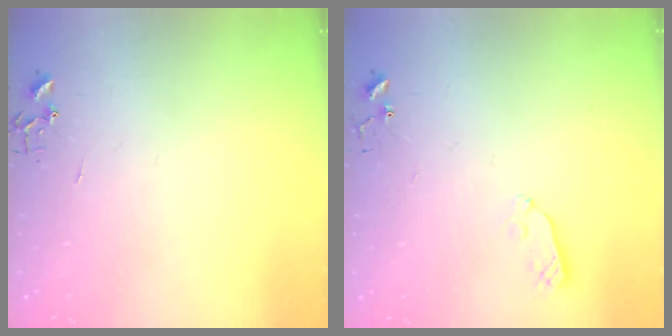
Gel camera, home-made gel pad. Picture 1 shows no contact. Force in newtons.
{"total": 3.8, "press": 3.8, "slide": 0.6}